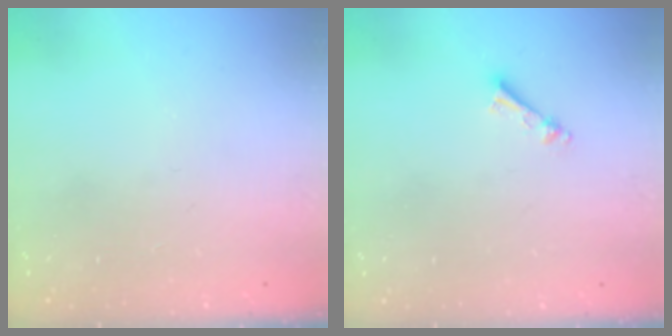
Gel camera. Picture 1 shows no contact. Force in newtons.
{"total": 3.7, "press": 3.7, "slide": 0.3}